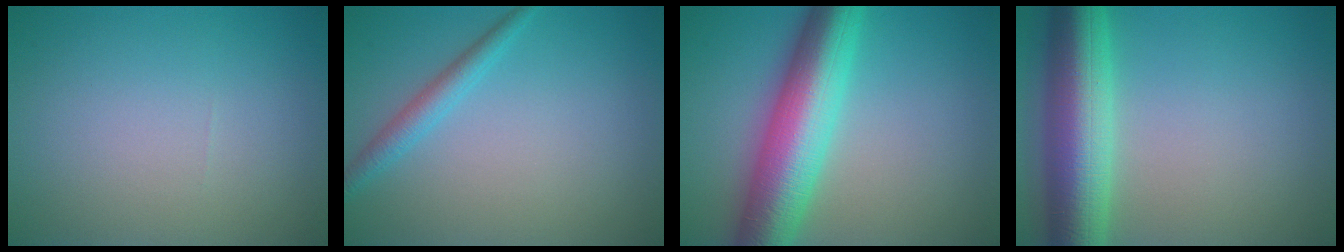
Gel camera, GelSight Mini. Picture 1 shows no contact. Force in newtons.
{"total": 2.1, "press": 2.1, "slide": 0.1}
{"total": 10.0, "press": 10.0, "slide": 0.2}
{"total": 8.9, "press": 8.9, "slide": 0.2}